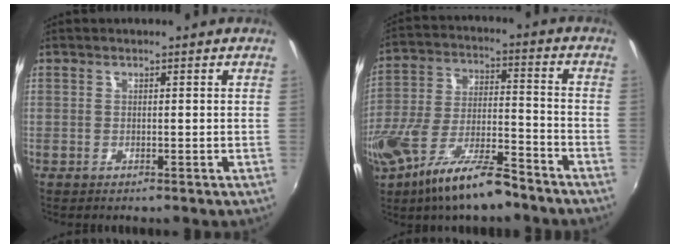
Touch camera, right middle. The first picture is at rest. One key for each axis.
{"total": 15.6, "fx": -10.1, "fy": 4.5, "fz": 10.9, "tx": -0.221, "ty": -0.031, "tz": -0.179}